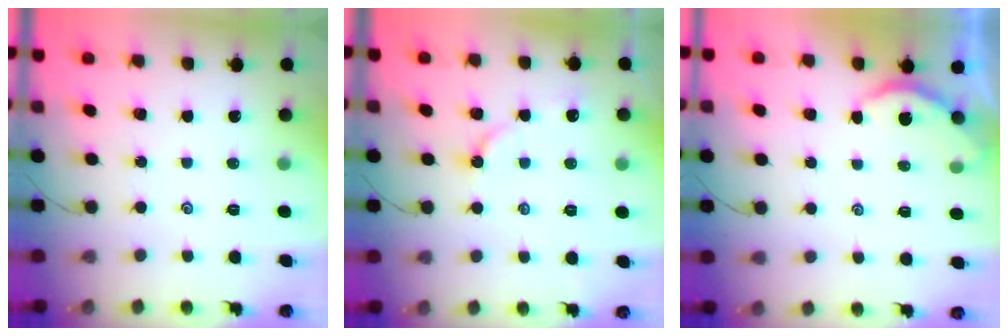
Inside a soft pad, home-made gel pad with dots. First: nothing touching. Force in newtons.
{"total": 3.9, "press": 3.9, "slide": 0.5}
{"total": 3.4, "press": 3.4, "slide": 0.3}